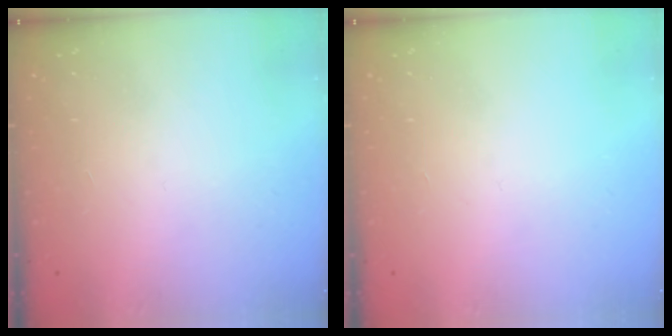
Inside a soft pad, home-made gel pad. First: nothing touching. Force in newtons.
{"total": 0.0}